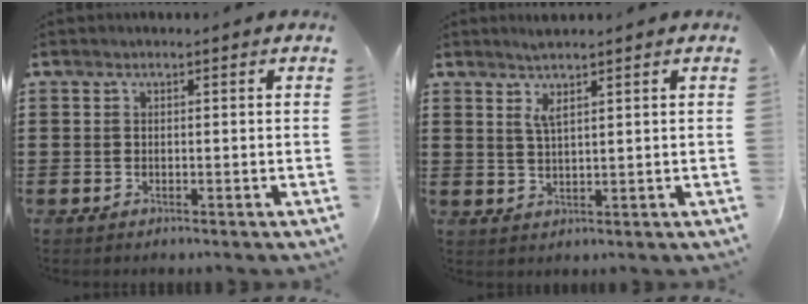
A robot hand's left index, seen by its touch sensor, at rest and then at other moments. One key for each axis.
{"total": 2.7, "fx": 1.7, "fy": 0.2, "fz": 2.1, "tx": -0.045, "ty": 0.002, "tz": 0.031}